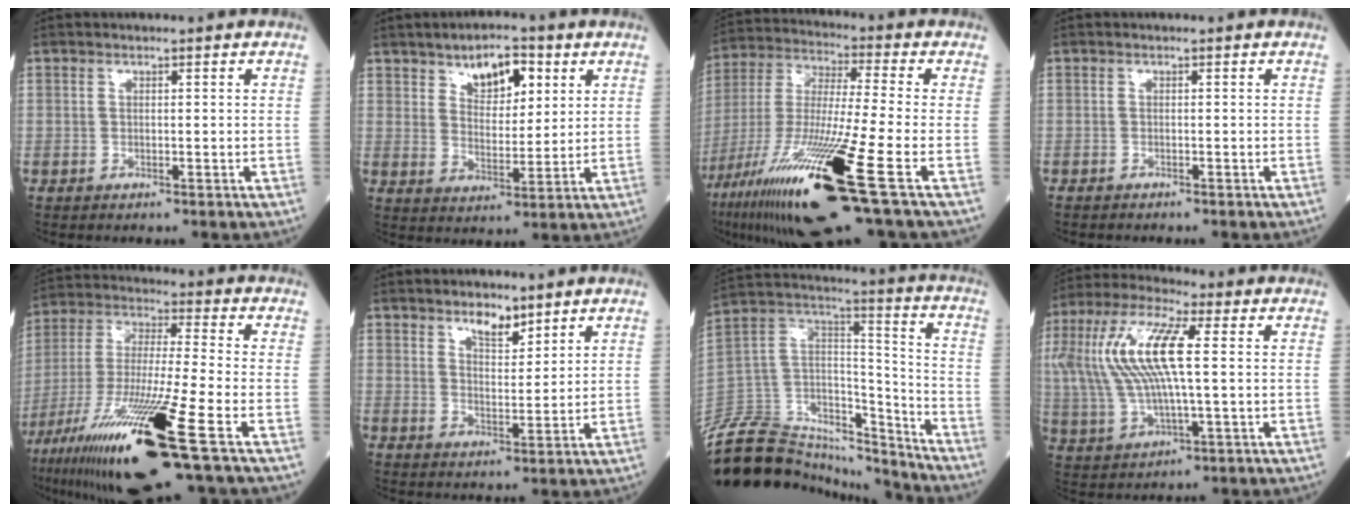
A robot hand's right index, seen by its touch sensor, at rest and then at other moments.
{"total": 7.7, "force": [4.1, 3.8, 5.3], "torque": [-0.077, 0.006, 0.068]}
{"total": 22.0, "force": [-10.4, 0.4, 19.3], "torque": [-0.376, -0.057, -0.191]}
{"total": 1.3, "force": [-1.2, 0.3, 0.3], "torque": [-0.007, -0.001, -0.019]}
{"total": 21.0, "force": [-10.7, 0.4, 18.1], "torque": [-0.346, -0.056, -0.194]}
{"total": 4.2, "force": [3.3, 1.5, 2.1], "torque": [-0.037, -0.005, 0.057]}
{"total": 25.3, "force": [-23.8, 5.3, 6.7], "torque": [-0.167, 0.026, -0.399]}
{"total": 15.8, "force": [2.4, 4.0, 15.1], "torque": [-0.342, 0.023, 0.046]}